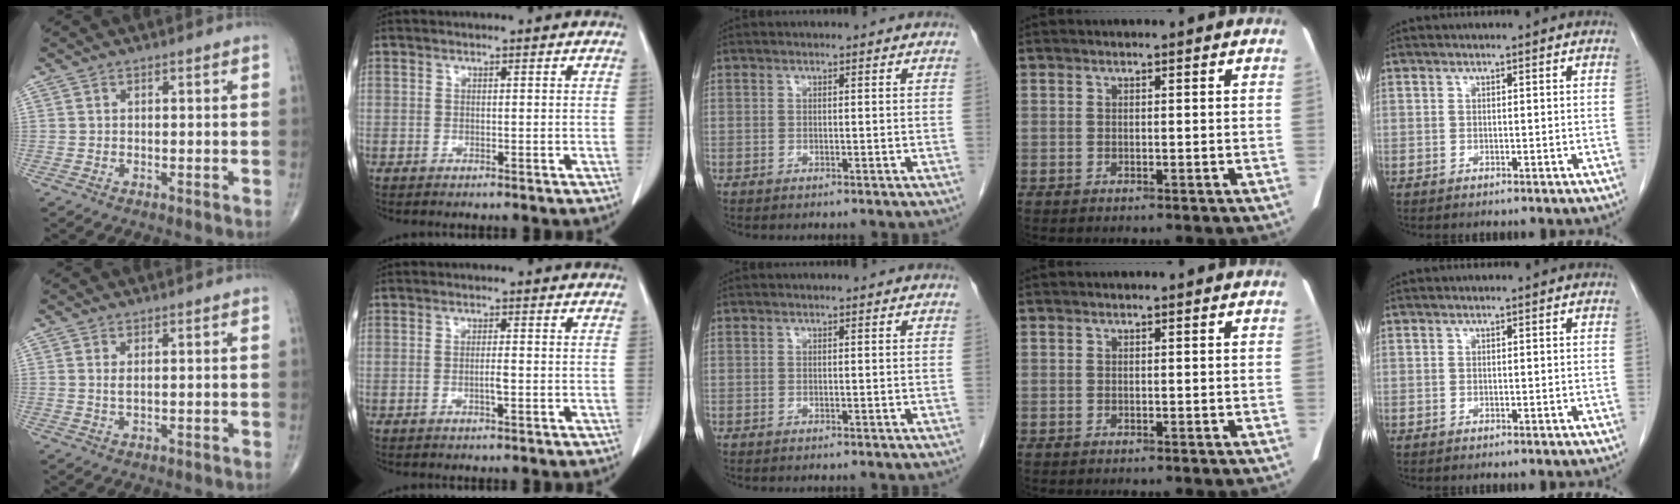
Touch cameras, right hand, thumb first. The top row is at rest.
{"thumb": {"total": 1.3, "force": [0.5, 0.4, 1.1], "torque": [-0.025, -0.005, 0.012]}, "index": {"total": 1.8, "force": [-0.4, 0.2, 1.8], "torque": [-0.034, -0.001, -0.008]}}